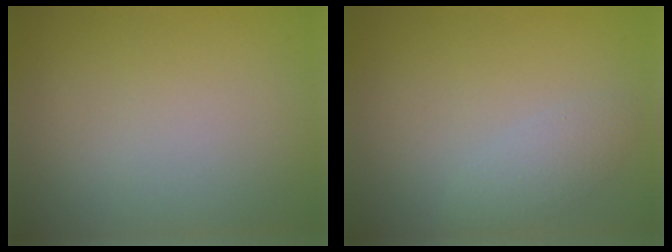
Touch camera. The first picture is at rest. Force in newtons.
{"total": 1.9, "press": 1.9, "slide": 0.1}